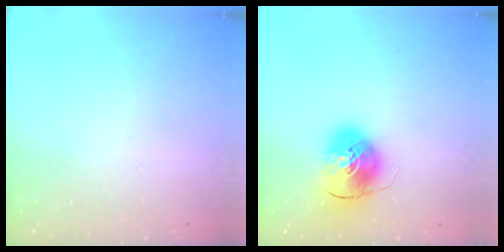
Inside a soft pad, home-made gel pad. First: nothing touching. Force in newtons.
{"total": 9.5, "press": 9.4, "slide": 1.5}